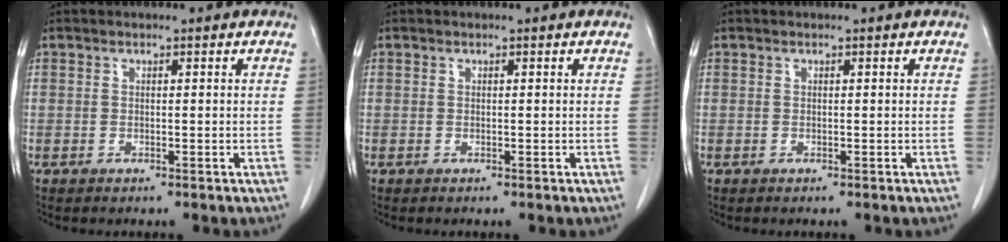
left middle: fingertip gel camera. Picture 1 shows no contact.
{"total": 0.0}
{"total": 0.0}